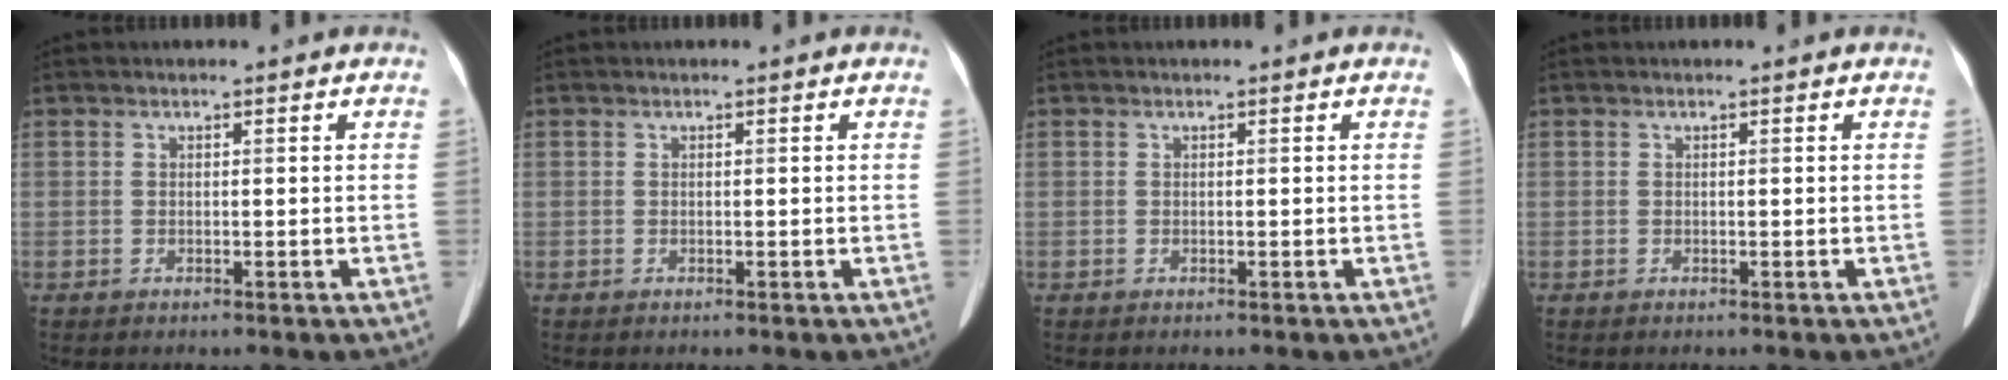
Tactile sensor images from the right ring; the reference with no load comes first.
{"total": 0.0}
{"total": 0.0}
{"total": 0.0}